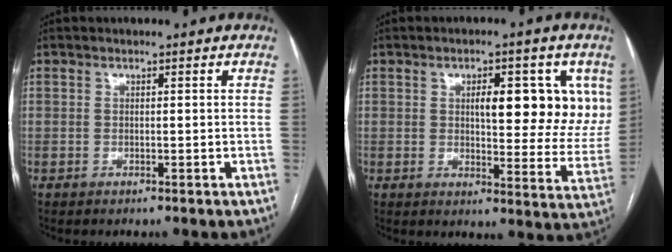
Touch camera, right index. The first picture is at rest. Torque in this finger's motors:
{"motor_torque": [0.99, 0.73, 0.42, 0.05]}